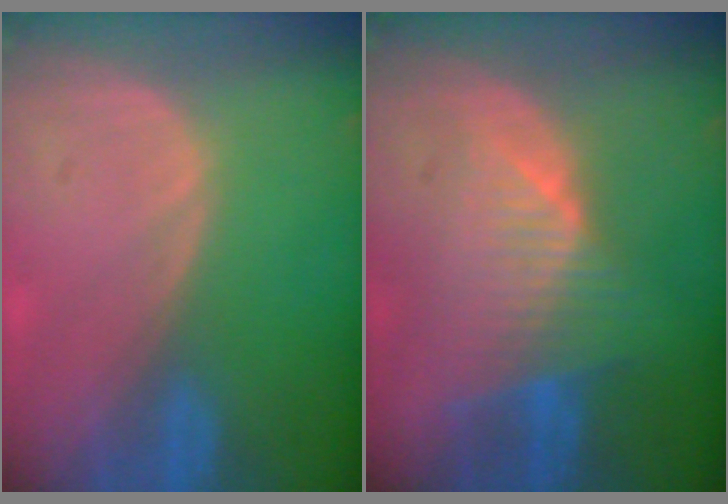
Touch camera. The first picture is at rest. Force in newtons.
{"total": 7.9, "press": 6.9, "slide": 3.9}